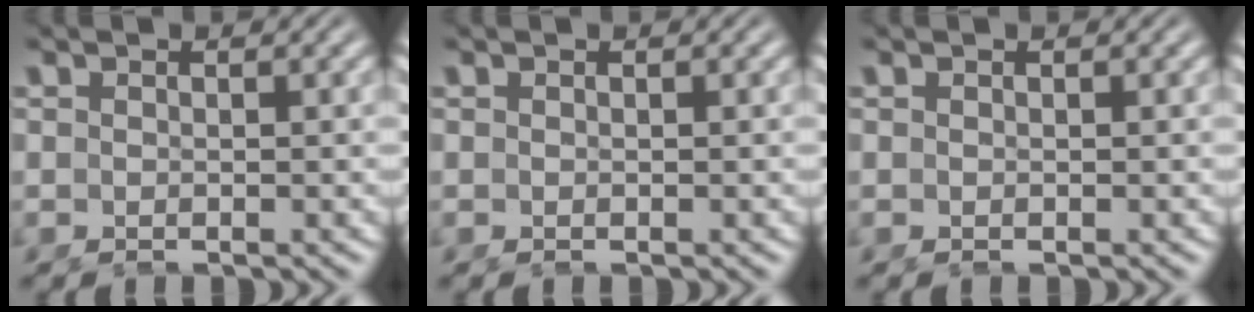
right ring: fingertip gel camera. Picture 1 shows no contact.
{"total": 0.0}
{"total": 0.0}